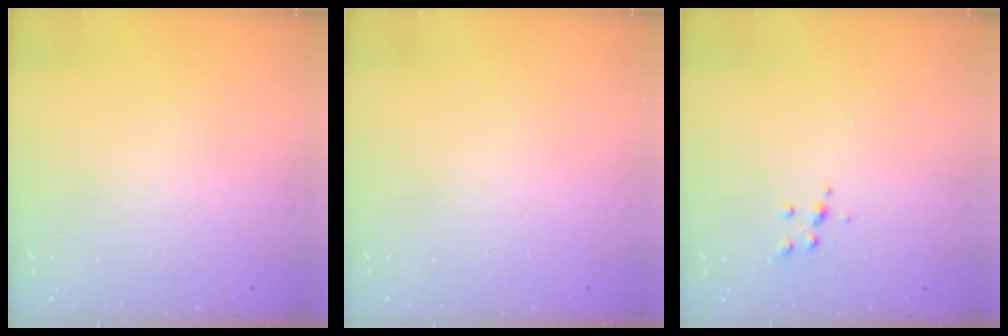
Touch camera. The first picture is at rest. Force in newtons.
{"total": 0.0}
{"total": 4.0, "press": 3.9, "slide": 0.9}